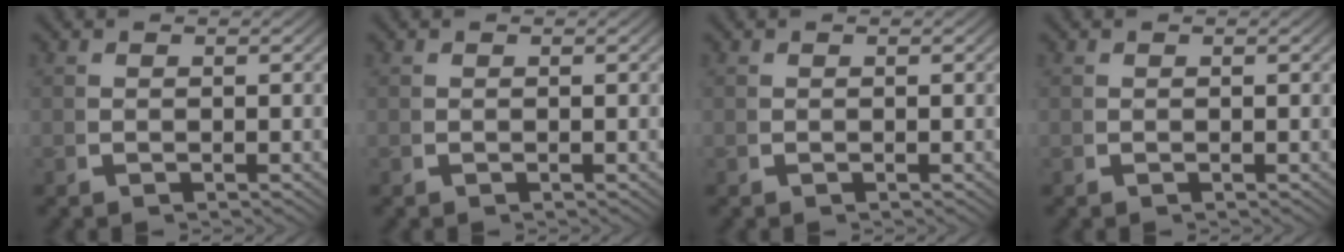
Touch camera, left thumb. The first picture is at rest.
{"total": 0.0}
{"total": 0.0}
{"total": 0.0}